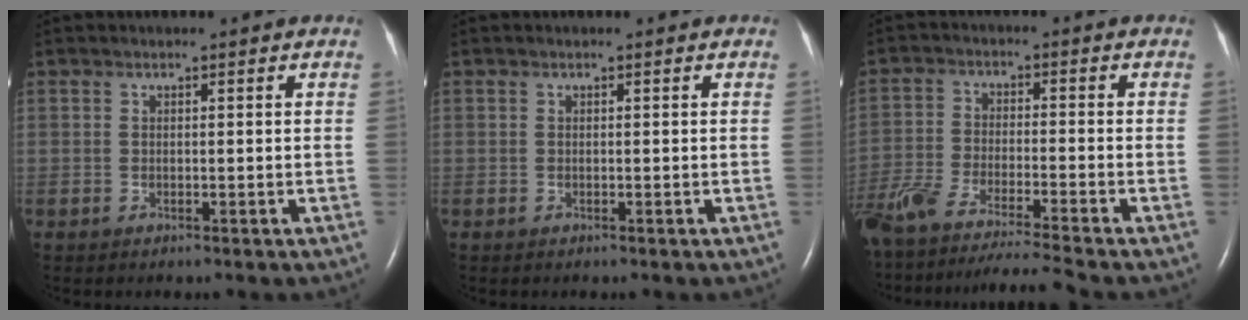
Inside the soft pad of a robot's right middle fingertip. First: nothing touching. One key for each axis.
{"total": 0.0}
{"total": 15.7, "fx": -14.0, "fy": -1.5, "fz": 7.0, "tx": -0.128, "ty": -0.030, "tz": -0.238}